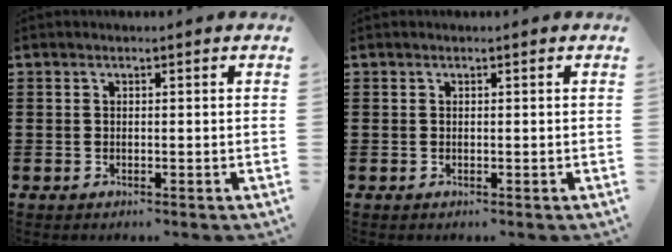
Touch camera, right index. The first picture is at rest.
{"total": 0.0}